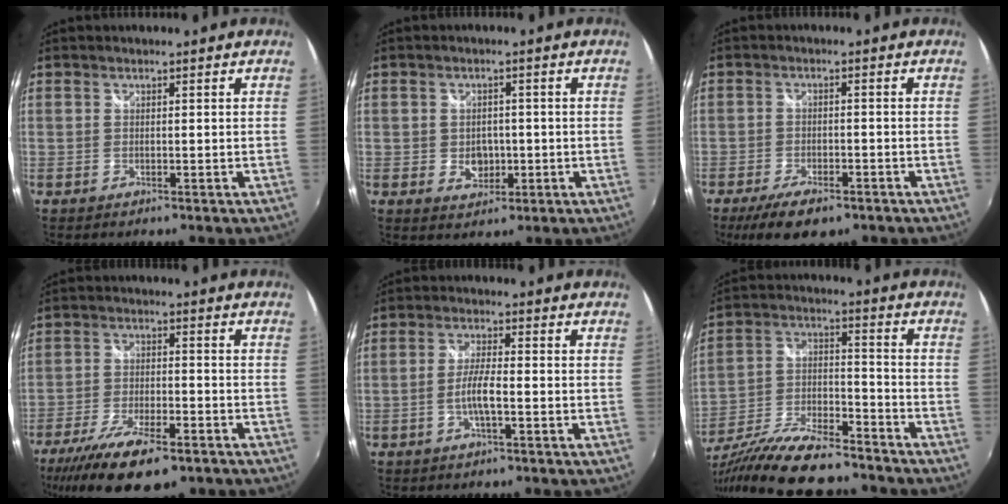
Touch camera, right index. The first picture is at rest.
{"total": 4.5, "force": [-0.8, 3.6, 2.6], "torque": [-0.044, -0.003, -0.011]}
{"total": 9.0, "force": [-6.2, 3.4, 5.5], "torque": [-0.126, -0.018, -0.101]}
{"total": 15.9, "force": [-10.9, 4.8, 10.5], "torque": [-0.220, -0.046, -0.186]}
{"total": 4.7, "force": [-1.6, 0.6, 4.4], "torque": [-0.089, 0.001, -0.031]}
{"total": 21.2, "force": [-16.9, 4.7, 11.9], "torque": [-0.234, -0.044, -0.282]}